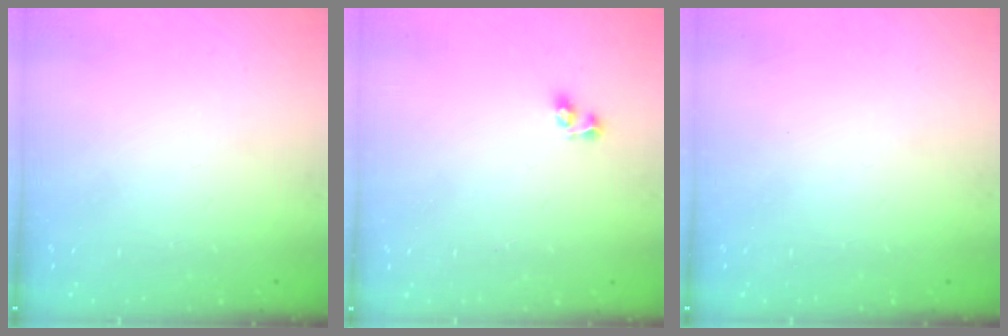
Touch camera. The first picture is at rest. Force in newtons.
{"total": 4.0, "press": 3.7, "slide": 1.6}
{"total": 0.0}